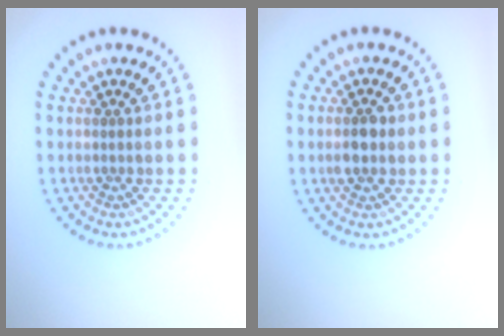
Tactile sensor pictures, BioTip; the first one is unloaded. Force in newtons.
{"total": 2.6, "press": 2.6, "slide": 0.1}